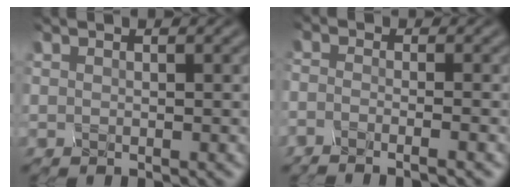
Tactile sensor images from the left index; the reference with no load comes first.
{"total": 2.6, "force": [-1.8, 1.1, 1.5], "torque": [0.010, 0.000, -0.055]}